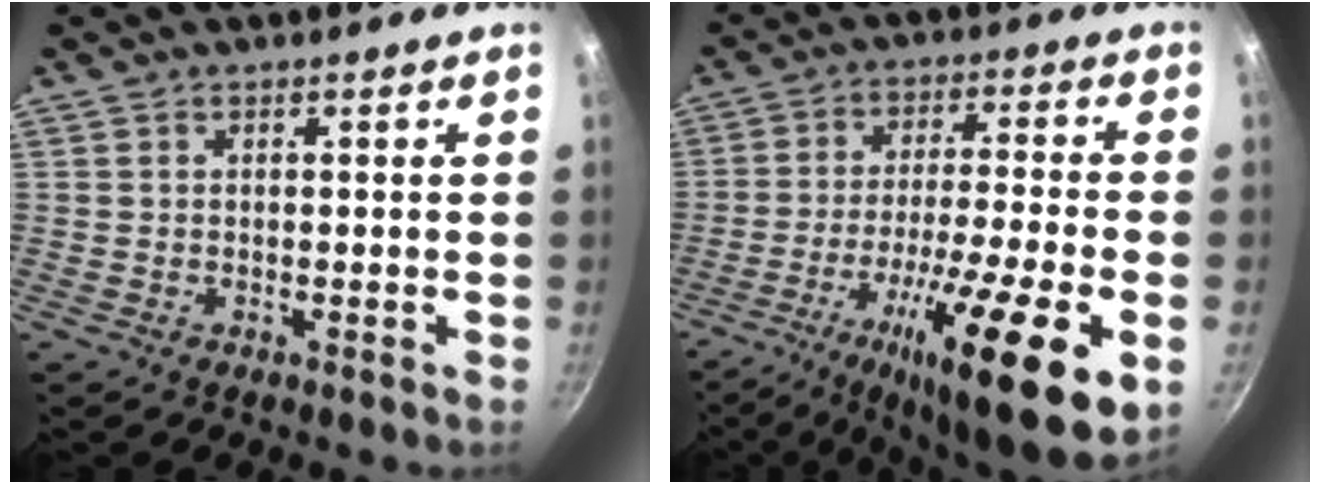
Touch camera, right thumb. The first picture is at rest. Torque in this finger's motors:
{"motor_torque": [0.39, 0.77, 1.40, -1.37, 0.19]}